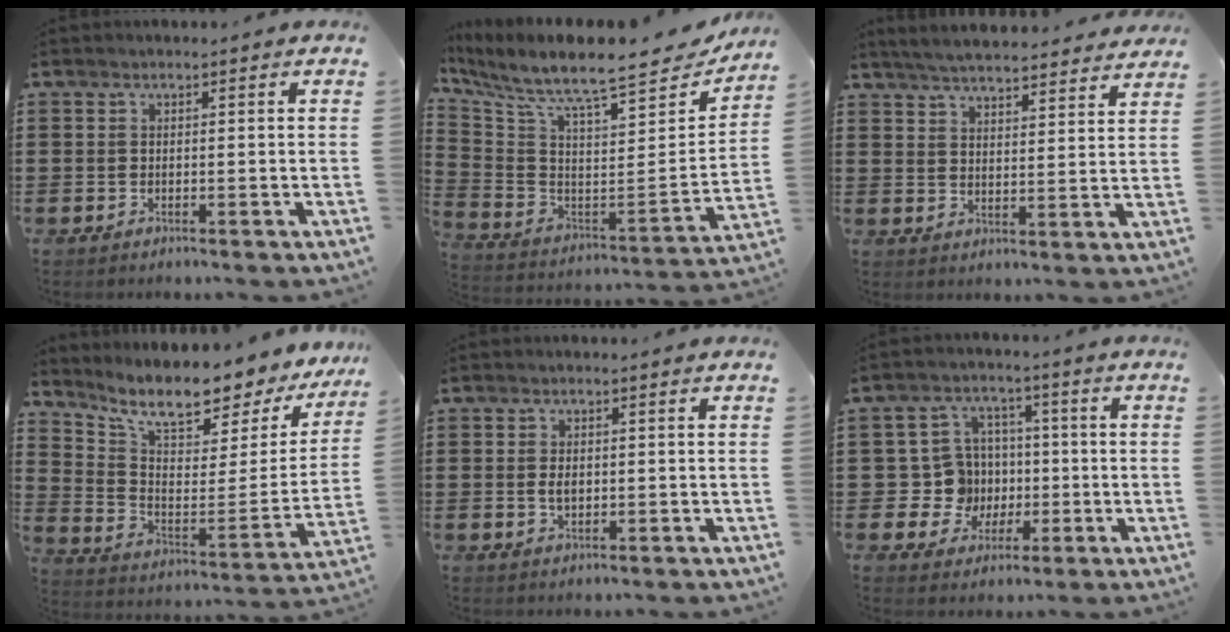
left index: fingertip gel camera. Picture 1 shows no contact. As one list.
[{"total": 9.0, "force": [7.8, 1.0, 4.4], "torque": [-0.114, -0.072, 0.127]}, {"total": 5.0, "force": [4.9, -0.1, 1.0], "torque": [-0.038, -0.024, 0.087]}, {"total": 9.1, "force": [7.8, 1.3, 4.5], "torque": [-0.100, -0.075, 0.124]}, {"total": 2.1, "force": [0.1, 1.1, 1.8], "torque": [-0.038, 0.004, 0.001]}, {"total": 8.5, "force": [0.0, 8.2, 2.2], "torque": [-0.082, 0.011, 0.008]}]